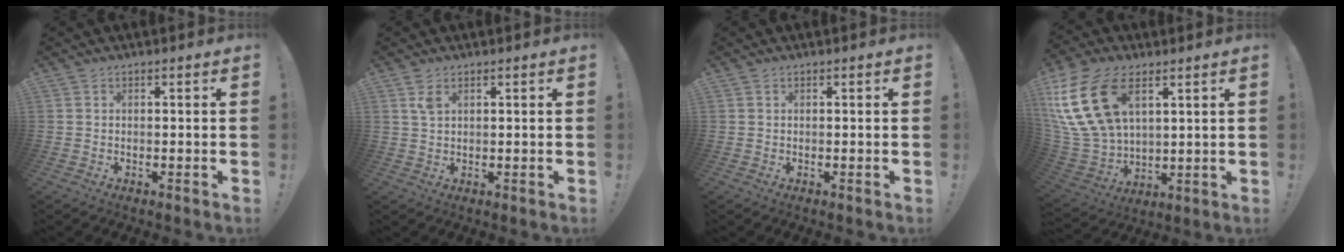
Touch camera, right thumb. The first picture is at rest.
{"total": 2.8, "force": [1.4, 1.3, 1.9], "torque": [-0.031, -0.004, 0.024]}
{"total": 0.0}
{"total": 21.9, "force": [8.5, 13.7, 14.9], "torque": [-0.314, -0.036, 0.158]}